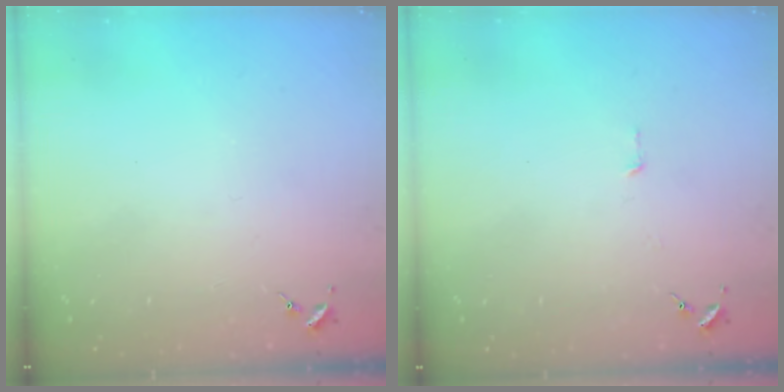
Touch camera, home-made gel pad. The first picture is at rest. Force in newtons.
{"total": 2.8, "press": 2.8, "slide": 0.2}